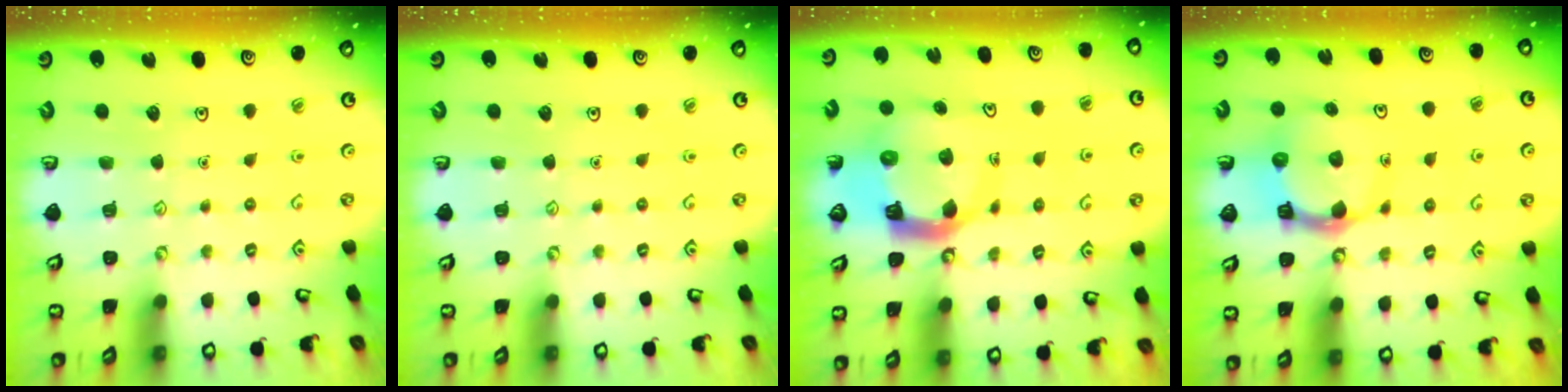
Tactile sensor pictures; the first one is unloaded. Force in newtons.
{"total": 0.0}
{"total": 11.4, "press": 11.3, "slide": 1.5}
{"total": 9.7, "press": 9.6, "slide": 1.4}